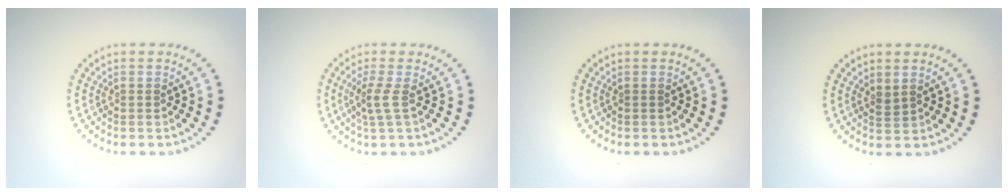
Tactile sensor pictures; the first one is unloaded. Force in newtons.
{"total": 1.8, "press": 1.3, "slide": 1.2}
{"total": 0.0}
{"total": 0.9, "press": 0.7, "slide": 0.5}